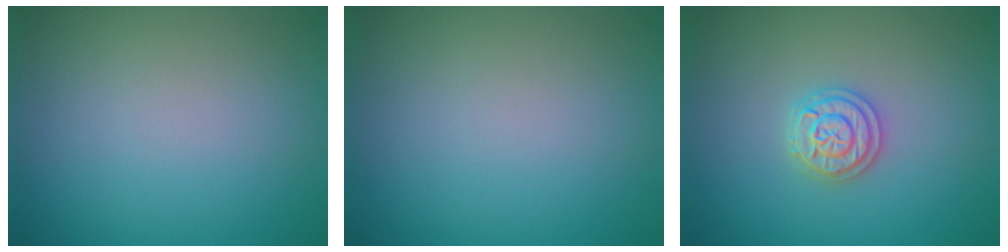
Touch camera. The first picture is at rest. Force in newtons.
{"total": 0.0}
{"total": 2.3, "press": 2.3, "slide": 0.5}